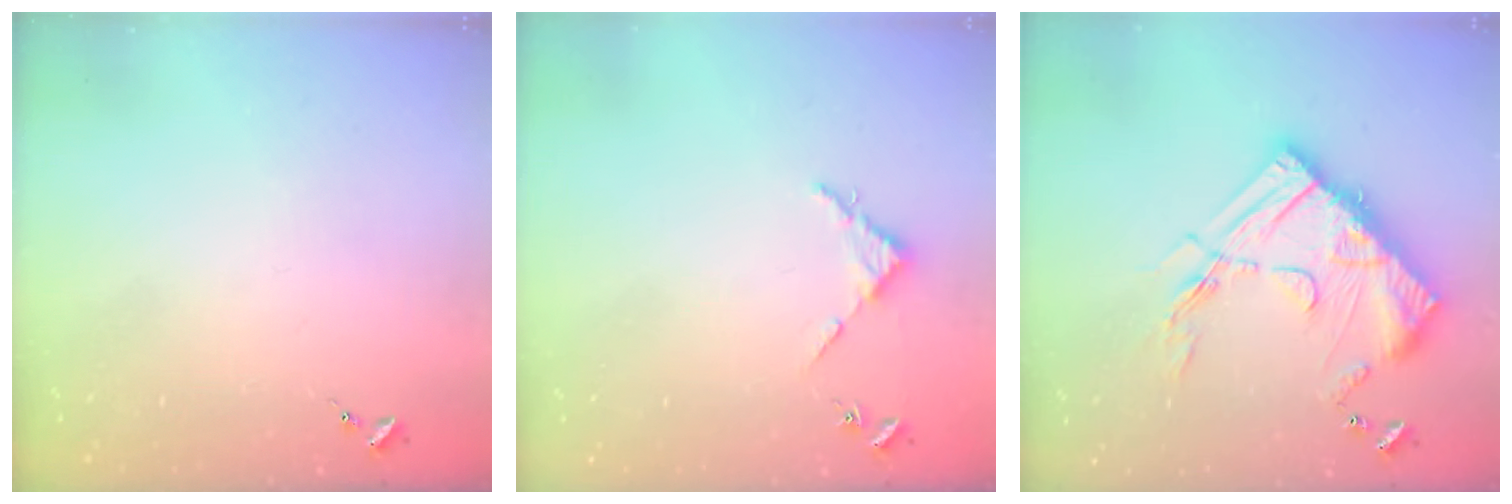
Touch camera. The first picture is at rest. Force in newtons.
{"total": 2.7, "press": 2.7, "slide": 0.3}
{"total": 21.5, "press": 21.4, "slide": 1.6}